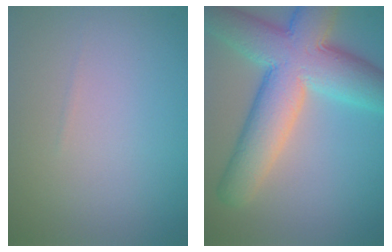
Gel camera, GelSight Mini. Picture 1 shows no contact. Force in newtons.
{"total": 10.8, "press": 10.8, "slide": 0.6}